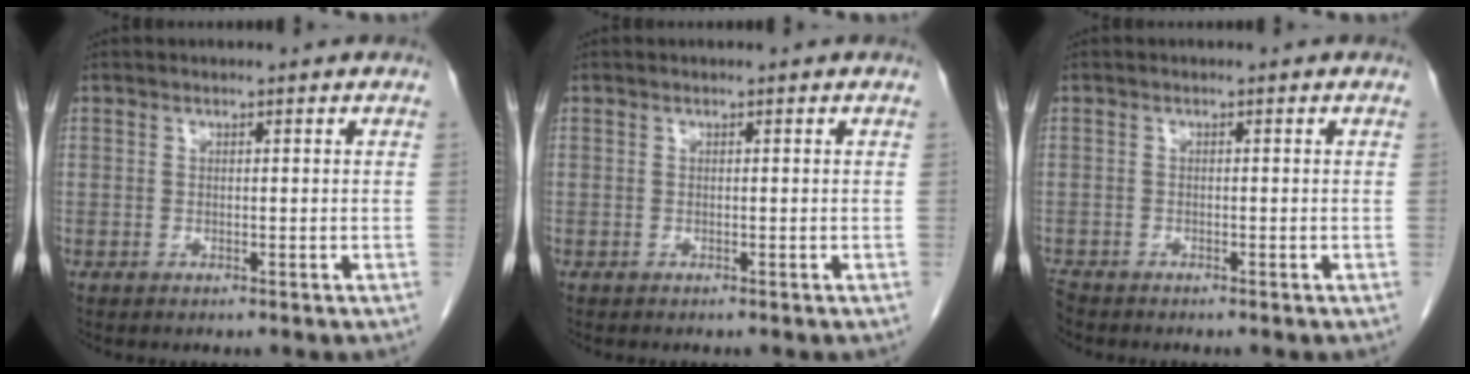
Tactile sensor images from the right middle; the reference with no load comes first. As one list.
[{"total": 0.0}, {"total": 1.5, "force": [-1.5, 0.4, 0.3], "torque": [-0.010, -0.005, -0.027]}]